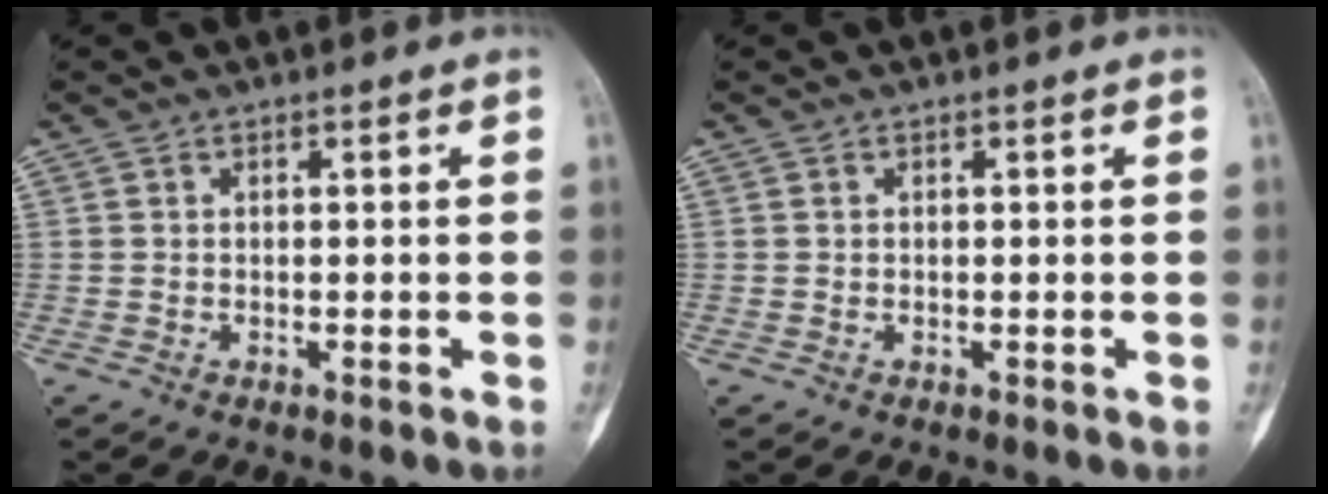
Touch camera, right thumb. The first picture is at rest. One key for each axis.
{"total": 0.0}